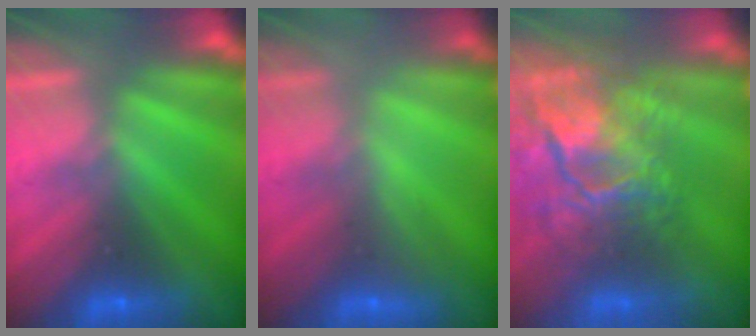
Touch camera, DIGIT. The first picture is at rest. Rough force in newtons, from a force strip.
{"total": 2.2}
{"total": 10.0}